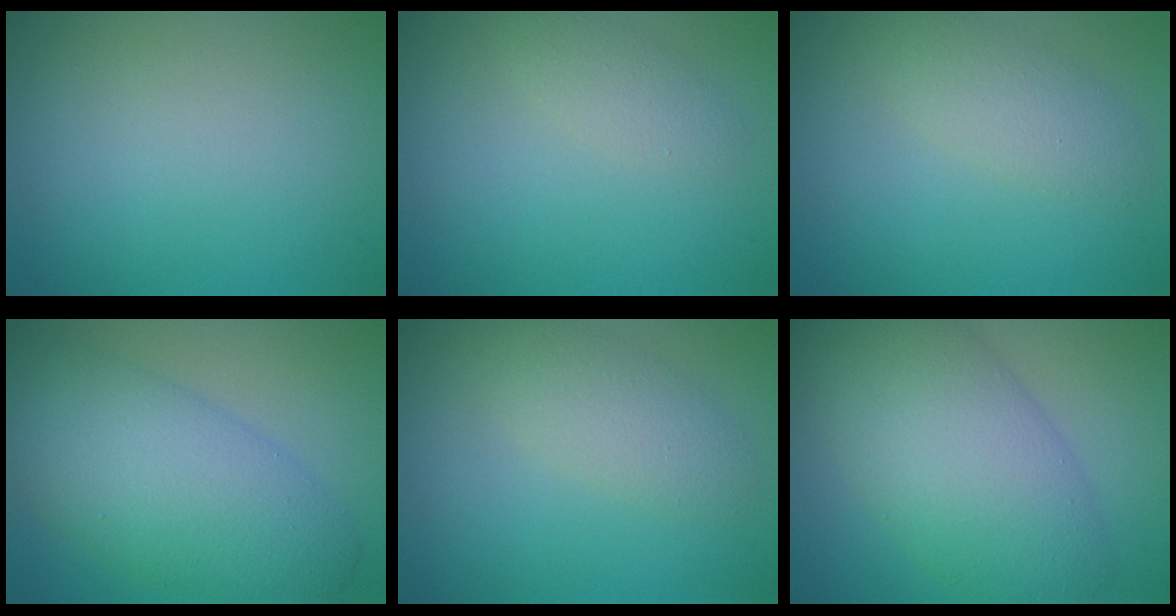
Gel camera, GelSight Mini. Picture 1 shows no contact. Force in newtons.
{"total": 1.6, "press": 1.6, "slide": 0.0}
{"total": 2.5, "press": 2.5, "slide": 0.1}
{"total": 8.4, "press": 8.4, "slide": 0.2}
{"total": 2.9, "press": 2.9, "slide": 0.0}
{"total": 9.2, "press": 9.2, "slide": 0.3}